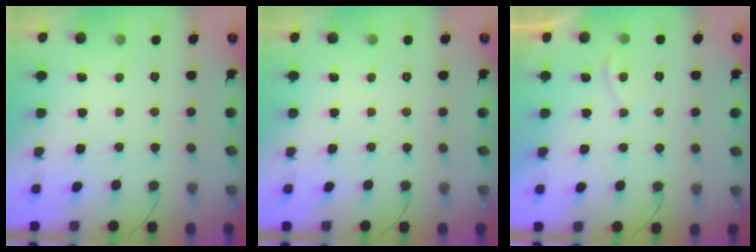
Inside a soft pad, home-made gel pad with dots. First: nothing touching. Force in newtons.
{"total": 0.0}
{"total": 1.2, "press": 1.0, "slide": 0.6}